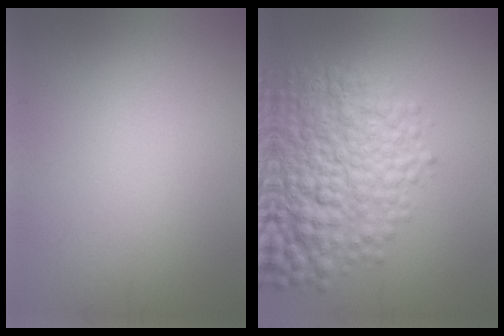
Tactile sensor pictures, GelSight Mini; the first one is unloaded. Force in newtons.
{"total": 9.3, "press": 9.3, "slide": 0.3}